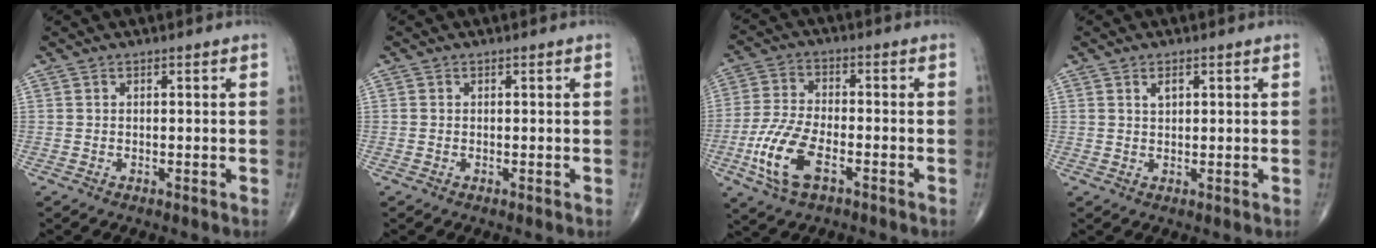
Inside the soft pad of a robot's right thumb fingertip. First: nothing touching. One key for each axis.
{"total": 0.0}
{"total": 11.3, "fx": -4.7, "fy": 5.2, "fz": 8.9, "tx": -0.194, "ty": 0.013, "tz": -0.089}
{"total": 1.7, "fx": 0.8, "fy": 0.9, "fz": 1.2, "tx": -0.018, "ty": -0.003, "tz": 0.016}